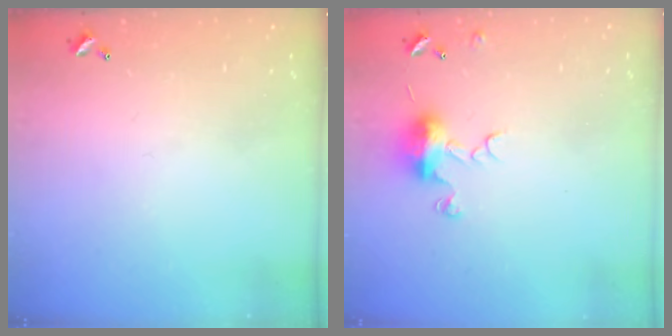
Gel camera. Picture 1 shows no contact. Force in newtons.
{"total": 7.4, "press": 7.4, "slide": 1.0}